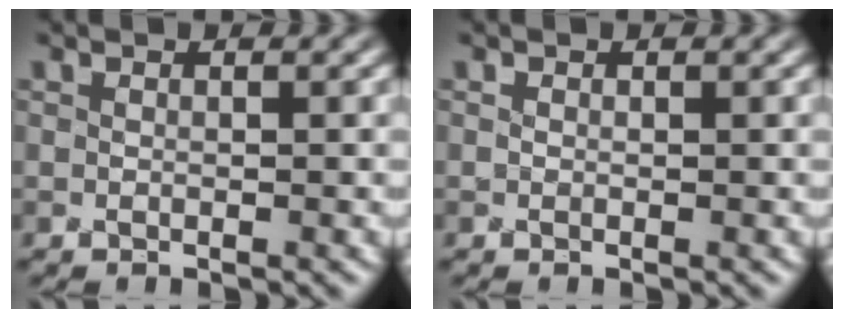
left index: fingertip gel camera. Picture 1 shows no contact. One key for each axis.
{"total": 0.0}